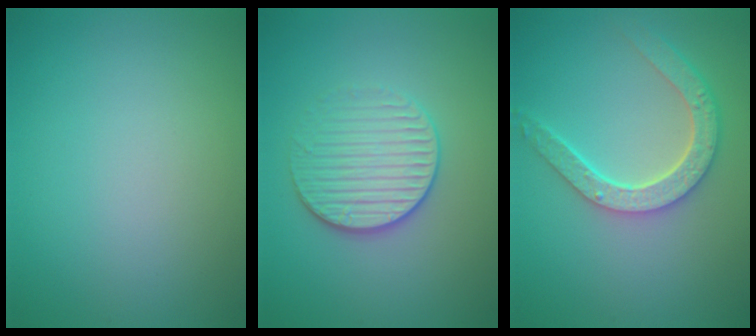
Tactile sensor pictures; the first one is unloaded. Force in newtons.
{"total": 3.3, "press": 3.1, "slide": 1.2}
{"total": 5.0, "press": 4.1, "slide": 3.0}